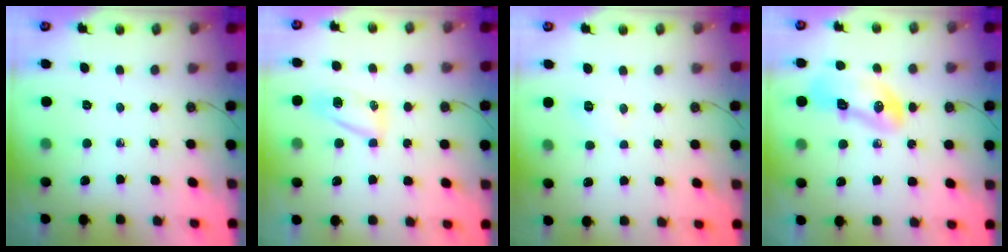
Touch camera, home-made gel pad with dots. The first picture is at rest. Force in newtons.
{"total": 6.7, "press": 6.6, "slide": 0.7}
{"total": 4.1, "press": 4.0, "slide": 1.0}
{"total": 11.6, "press": 11.1, "slide": 3.2}